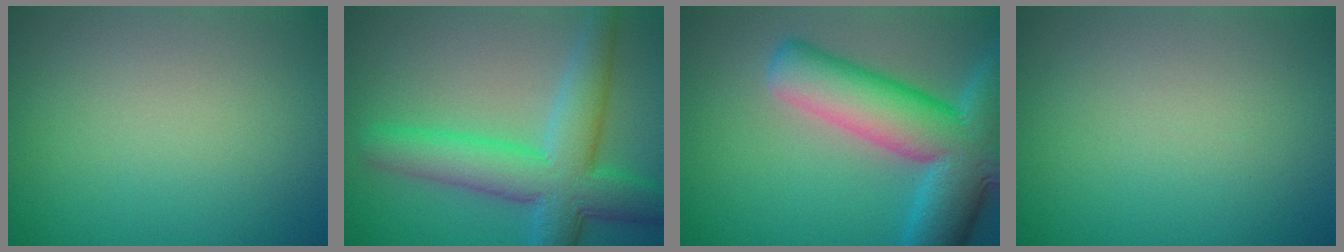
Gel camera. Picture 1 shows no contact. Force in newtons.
{"total": 8.2, "press": 8.2, "slide": 0.2}
{"total": 12.0, "press": 12.0, "slide": 0.8}
{"total": 0.0}